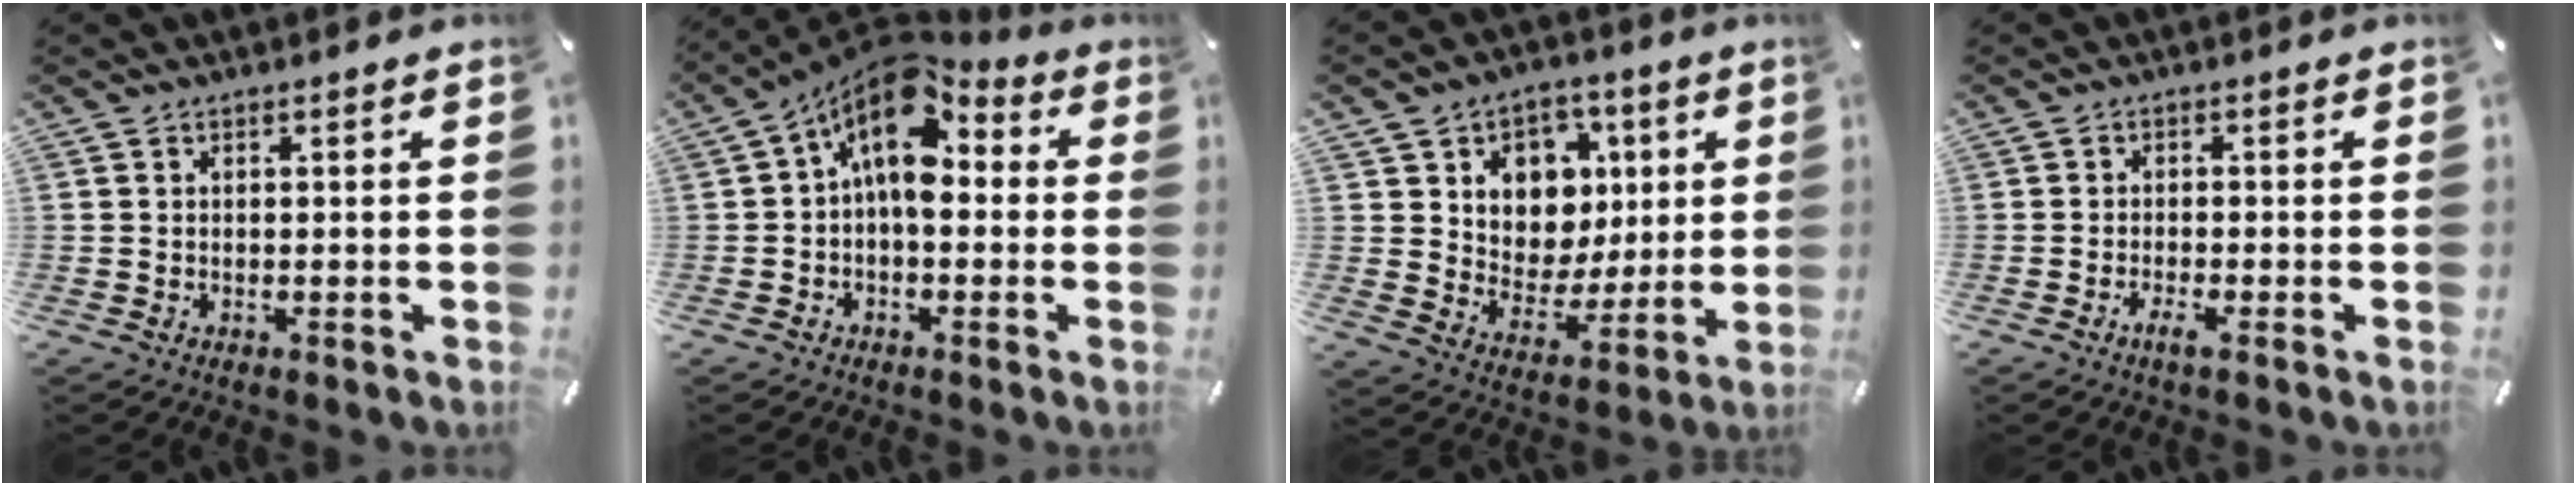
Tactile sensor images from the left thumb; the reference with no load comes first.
{"total": 12.6, "force": [3.9, 7.1, 9.6], "torque": [-0.173, -0.037, 0.066]}
{"total": 11.1, "force": [2.8, 10.4, 2.9], "torque": [-0.047, -0.024, 0.061]}
{"total": 2.6, "force": [-1.5, 0.5, 2.0], "torque": [-0.033, 0.004, -0.027]}